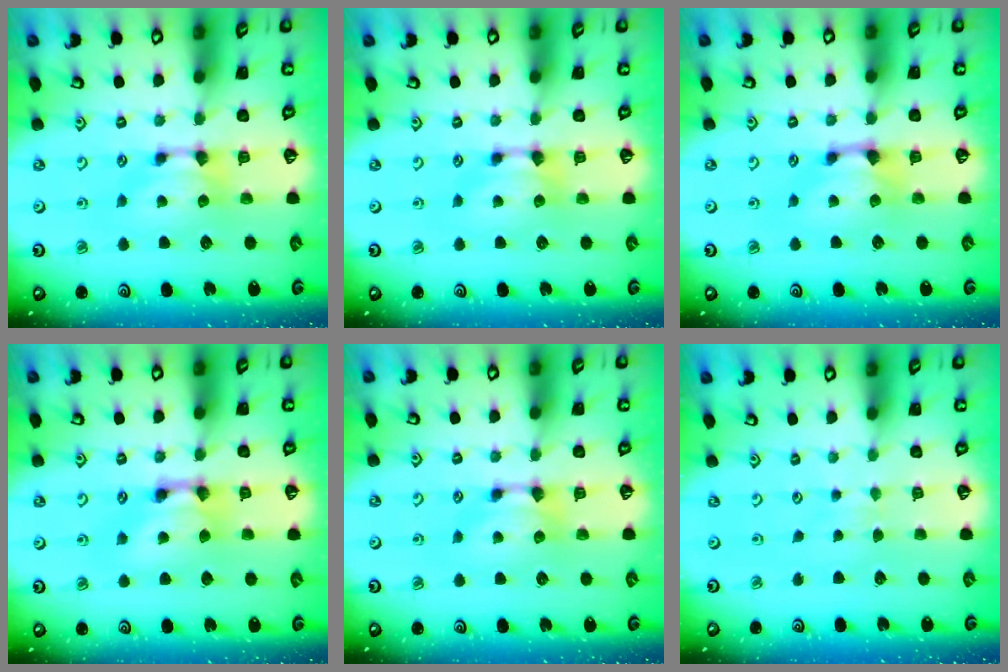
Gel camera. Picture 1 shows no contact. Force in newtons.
{"total": 0.0}
{"total": 1.0, "press": 0.4, "slide": 1.0}
{"total": 2.5, "press": 2.5, "slide": 0.2}
{"total": 0.0}
{"total": 2.9, "press": 2.9, "slide": 0.4}